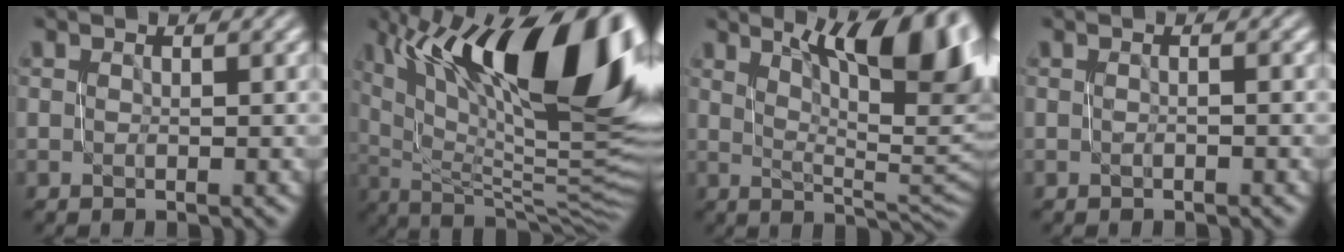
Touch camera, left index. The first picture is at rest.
{"total": 18.3, "force": [7.4, 7.4, 15.0], "torque": [-0.226, 0.035, 0.131]}
{"total": 11.5, "force": [5.7, 3.6, 9.3], "torque": [-0.100, 0.011, 0.093]}
{"total": 0.6, "force": [-0.2, 0.3, 0.5], "torque": [-0.003, -0.002, -0.007]}